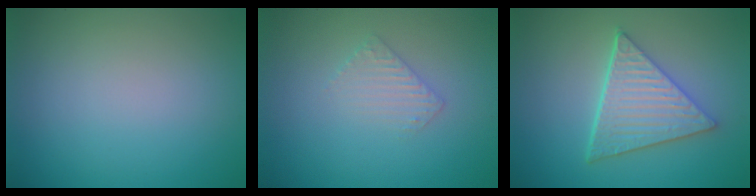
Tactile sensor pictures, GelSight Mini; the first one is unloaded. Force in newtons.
{"total": 1.6, "press": 1.6, "slide": 0.4}
{"total": 5.9, "press": 4.4, "slide": 3.8}